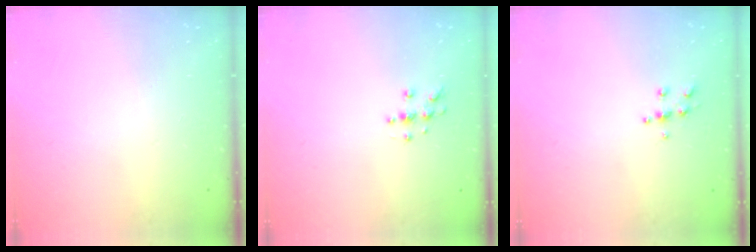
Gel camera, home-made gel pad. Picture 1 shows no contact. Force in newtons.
{"total": 4.9, "press": 4.8, "slide": 0.6}
{"total": 5.5, "press": 5.4, "slide": 0.6}